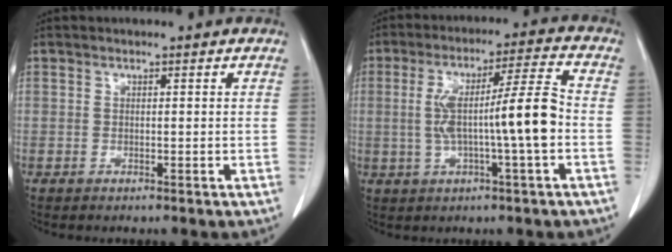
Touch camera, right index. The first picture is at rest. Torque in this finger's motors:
{"motor_torque": [1.80, -0.31, 0.86, 0.18]}